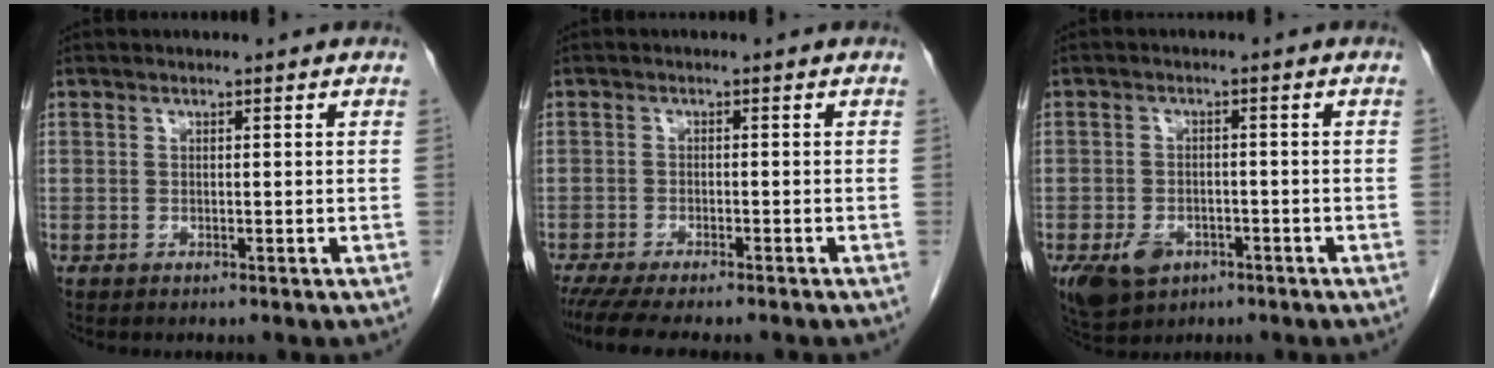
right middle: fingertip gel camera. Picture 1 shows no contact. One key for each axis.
{"total": 10.3, "fx": -8.8, "fy": 1.6, "fz": 5.1, "tx": -0.066, "ty": -0.010, "tz": -0.127}
{"total": 6.4, "fx": -3.5, "fy": 4.2, "fz": 3.2, "tx": -0.065, "ty": -0.005, "tz": -0.050}